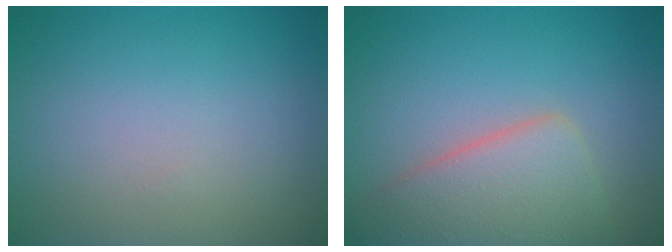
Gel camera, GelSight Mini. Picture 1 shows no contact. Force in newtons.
{"total": 5.6, "press": 5.6, "slide": 0.2}